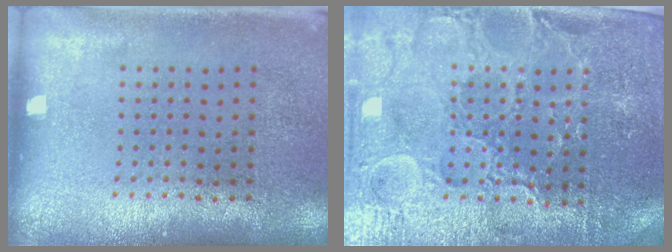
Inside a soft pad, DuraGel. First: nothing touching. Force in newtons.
{"total": 4.3, "press": 4.1, "slide": 1.2}